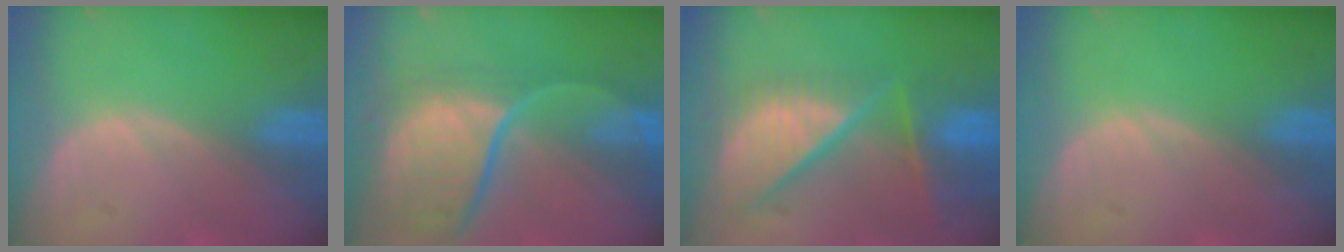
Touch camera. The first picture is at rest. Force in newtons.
{"total": 12.0, "press": 9.9, "slide": 6.7}
{"total": 12.1, "press": 9.9, "slide": 7.0}
{"total": 0.0}